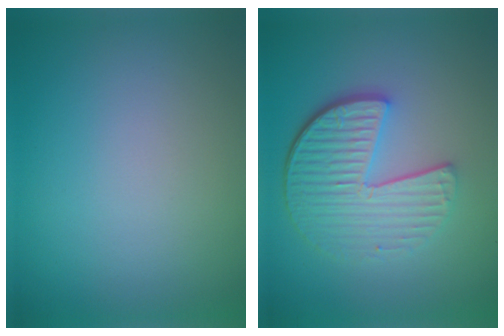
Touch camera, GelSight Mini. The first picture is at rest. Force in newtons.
{"total": 5.7, "press": 4.2, "slide": 3.9}